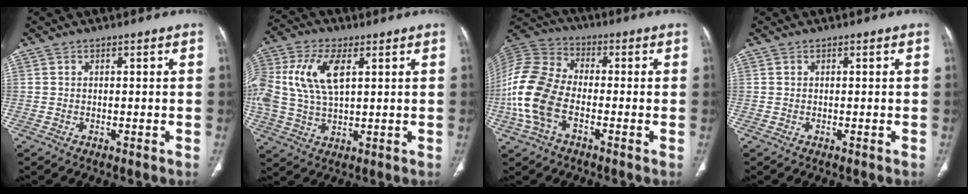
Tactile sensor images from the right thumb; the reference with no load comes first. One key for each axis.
{"total": 14.4, "fx": 3.8, "fy": 7.5, "fz": 11.7, "tx": -0.266, "ty": 0.006, "tz": 0.071}
{"total": 15.4, "fx": -4.0, "fy": 9.1, "fz": 11.7, "tx": -0.261, "ty": 0.023, "tz": -0.085}
{"total": 0.0}